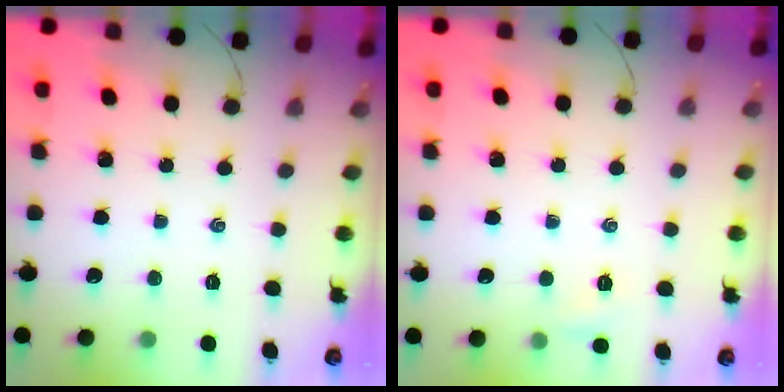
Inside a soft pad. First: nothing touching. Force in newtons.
{"total": 3.5, "press": 3.3, "slide": 1.2}